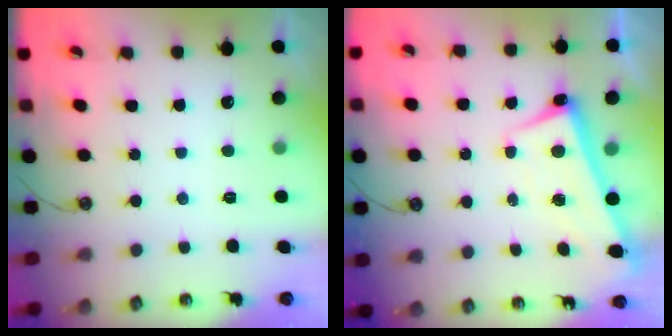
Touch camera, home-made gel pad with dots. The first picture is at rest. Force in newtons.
{"total": 2.5, "press": 2.4, "slide": 0.7}